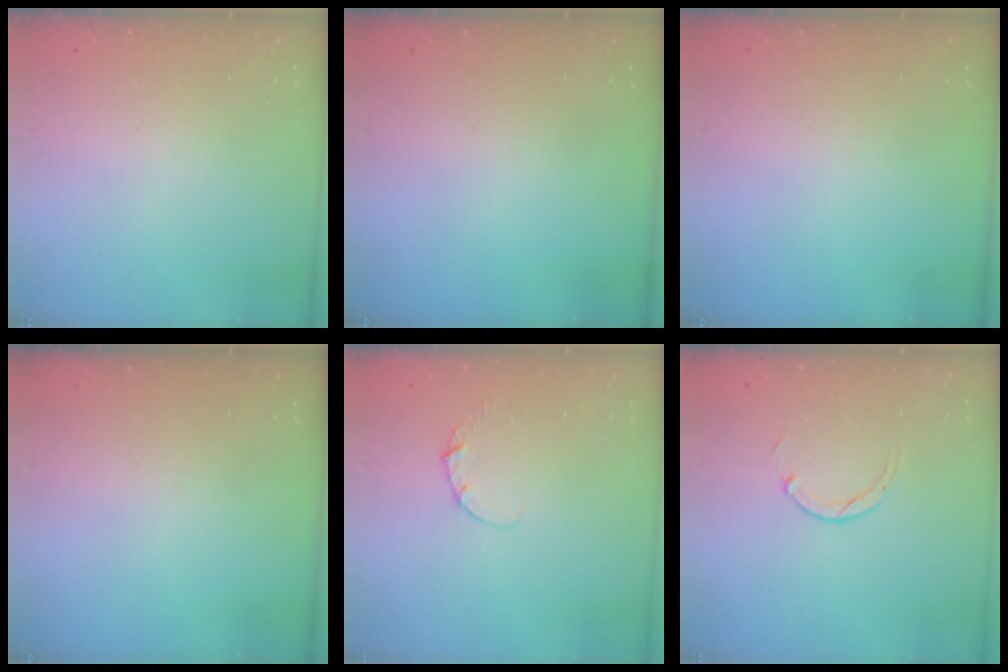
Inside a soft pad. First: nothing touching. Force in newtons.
{"total": 0.0}
{"total": 0.0}
{"total": 0.0}
{"total": 1.1, "press": 1.1, "slide": 0.1}
{"total": 2.9, "press": 2.9, "slide": 0.4}